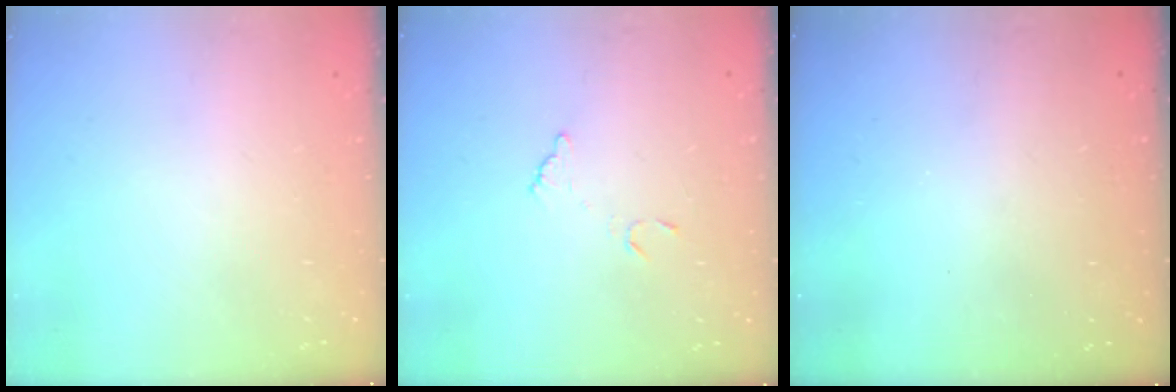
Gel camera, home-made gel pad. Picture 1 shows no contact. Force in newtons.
{"total": 5.4, "press": 5.4, "slide": 0.4}
{"total": 3.3, "press": 3.3, "slide": 0.3}